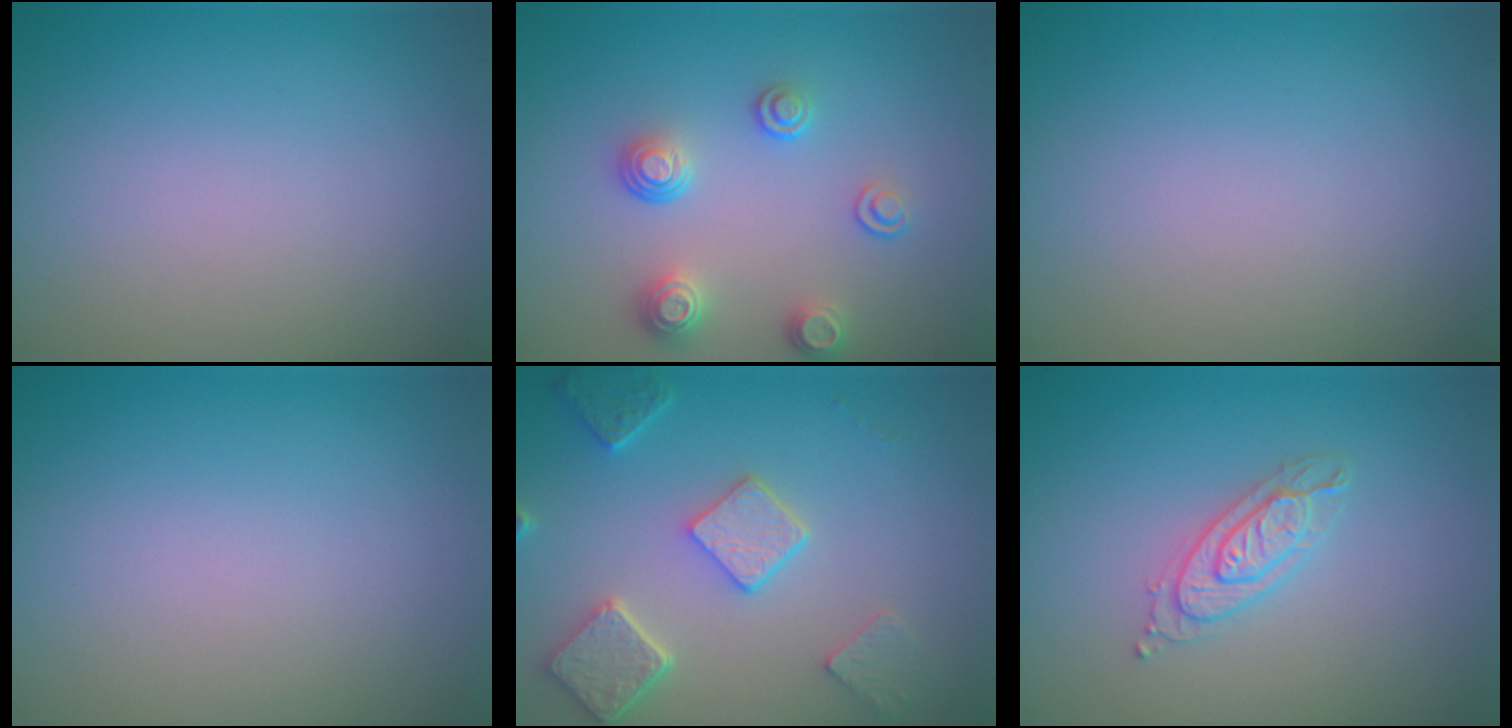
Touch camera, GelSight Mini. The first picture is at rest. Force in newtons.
{"total": 2.9, "press": 2.6, "slide": 1.4}
{"total": 0.0}
{"total": 0.0}
{"total": 5.0, "press": 4.0, "slide": 3.0}
{"total": 2.3, "press": 2.3, "slide": 0.4}